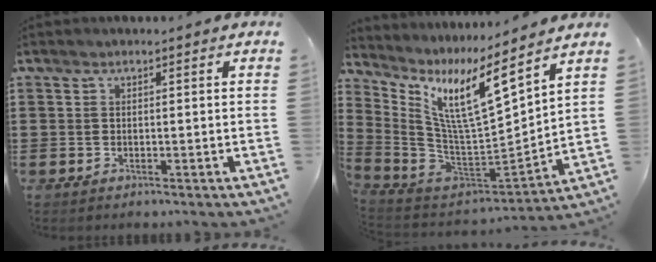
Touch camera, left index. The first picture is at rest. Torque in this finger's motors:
{"motor_torque": [1.07, -1.07, 1.01, 0.21]}